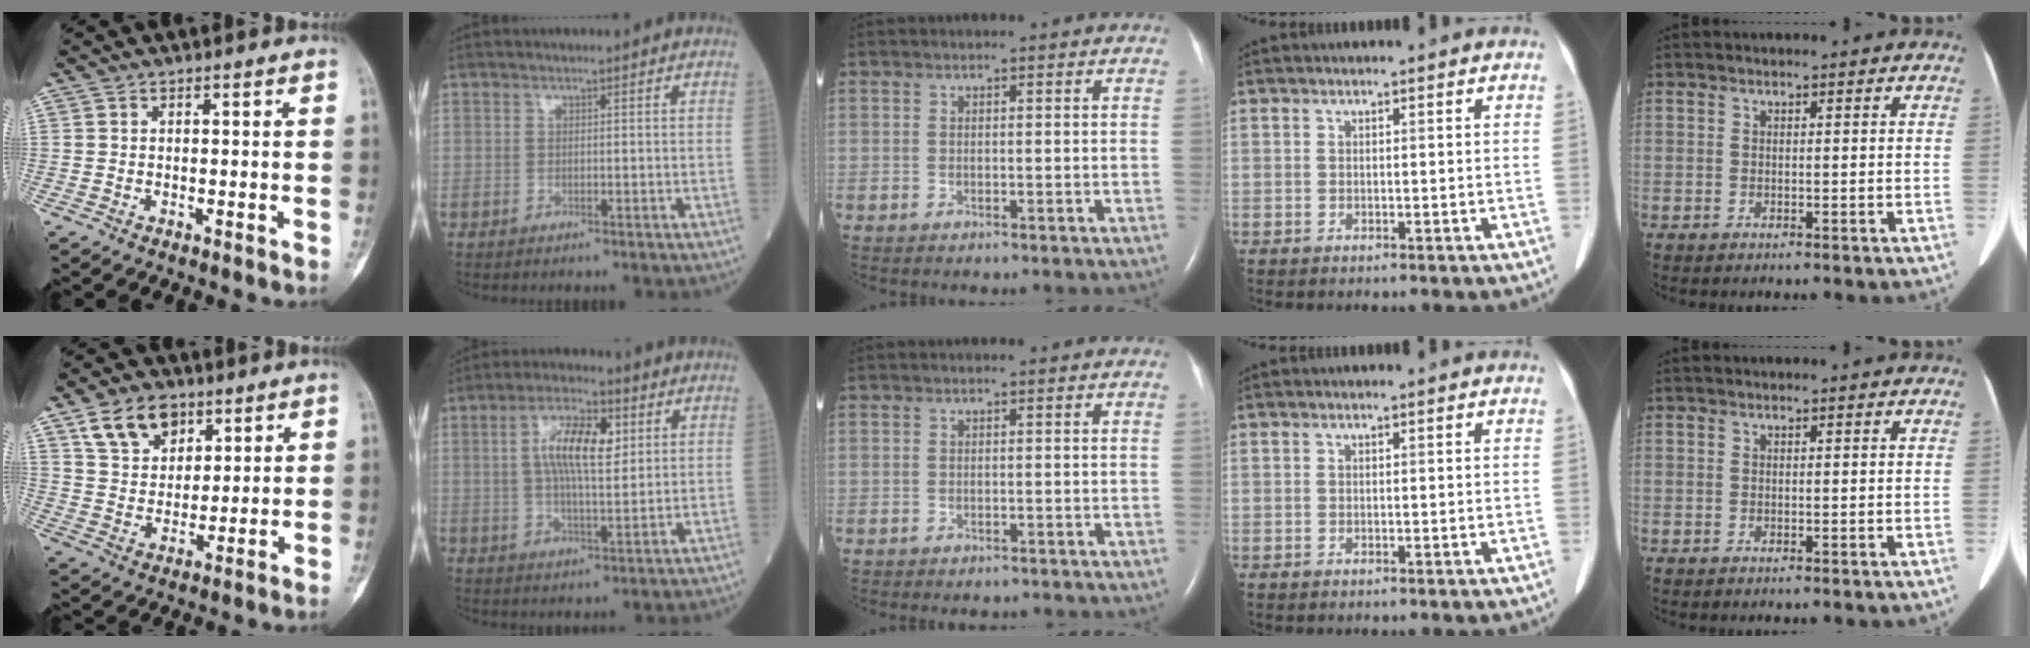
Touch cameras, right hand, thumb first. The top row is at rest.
{"thumb": {"total": 10.1, "force": [5.8, 6.6, 5.0], "torque": [-0.065, -0.024, 0.110]}, "index": {"total": 9.5, "force": [2.4, 2.8, 8.7], "torque": [-0.163, 0.013, 0.042]}, "middle": {"total": 1.9, "force": [-1.7, 0.7, 0.6], "torque": [-0.014, -0.003, -0.017]}}